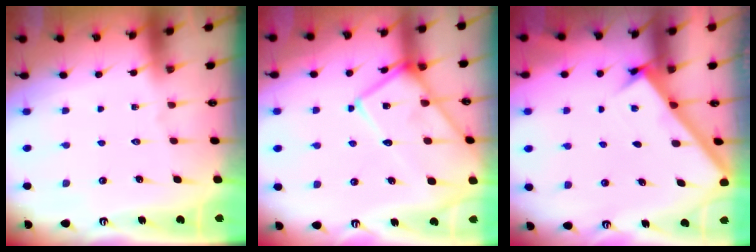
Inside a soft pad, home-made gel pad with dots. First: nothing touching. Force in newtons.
{"total": 15.2, "press": 15.2, "slide": 1.5}
{"total": 2.6, "press": 2.6, "slide": 0.1}